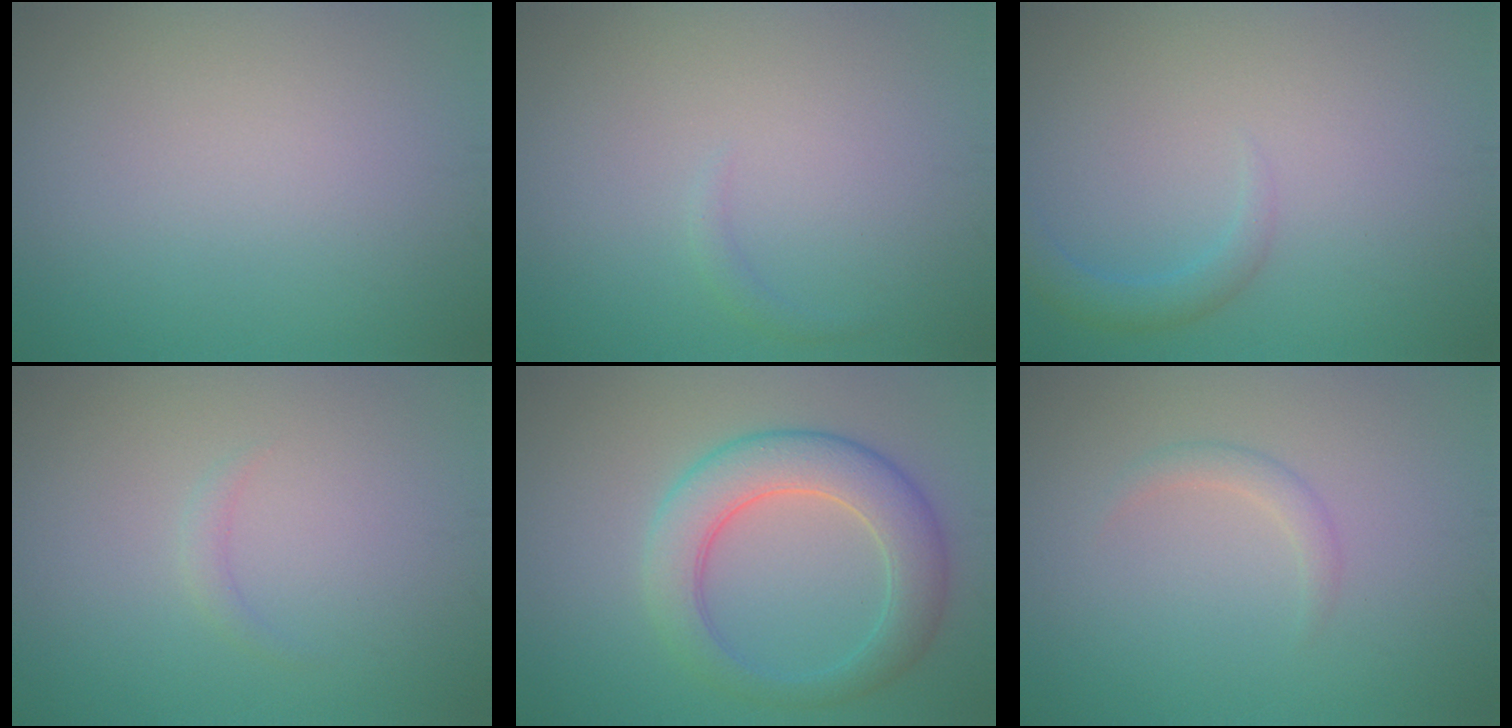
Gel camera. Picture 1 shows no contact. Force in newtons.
{"total": 0.7, "press": 0.7, "slide": 0.1}
{"total": 1.8, "press": 1.8, "slide": 0.2}
{"total": 0.8, "press": 0.8, "slide": 0.0}
{"total": 6.1, "press": 6.1, "slide": 0.6}
{"total": 1.3, "press": 1.3, "slide": 0.1}